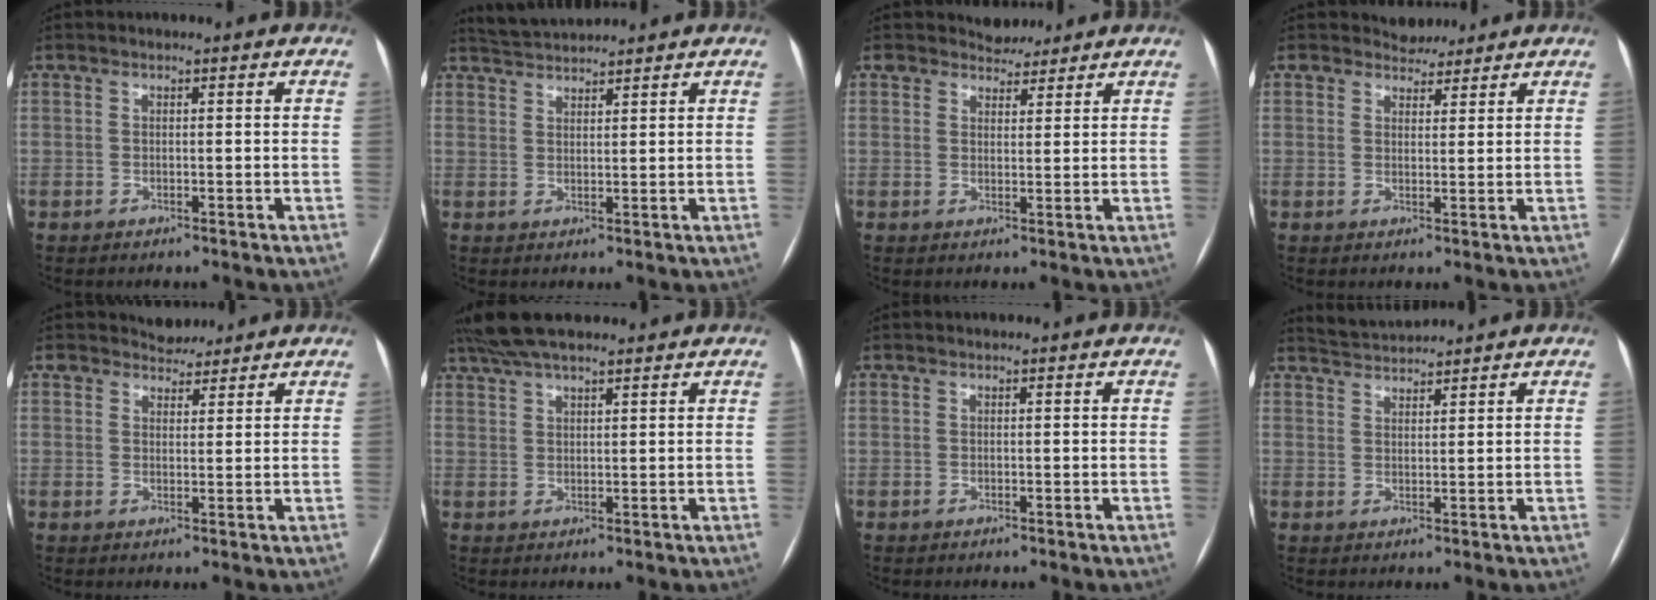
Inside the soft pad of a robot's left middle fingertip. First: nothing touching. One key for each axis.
{"total": 4.4, "fx": 4.4, "fy": 0.1, "fz": 0.4, "tx": -0.016, "ty": 0.025, "tz": 0.084}
{"total": 3.0, "fx": 2.7, "fy": 1.2, "fz": -0.4, "tx": 0.007, "ty": 0.000, "tz": 0.040}
{"total": 2.8, "fx": 2.6, "fy": 1.1, "fz": -0.4, "tx": 0.006, "ty": 0.001, "tz": 0.039}
{"total": 2.8, "fx": 2.5, "fy": 1.0, "fz": -0.5, "tx": 0.006, "ty": 0.001, "tz": 0.039}
{"total": 9.4, "fx": 7.8, "fy": 1.9, "fz": 4.9, "tx": -0.085, "ty": 0.042, "tz": 0.136}
{"total": 0.0}
{"total": 3.3, "fx": 3.3, "fy": -0.4, "fz": -0.4, "tx": -0.004, "ty": 0.012, "tz": 0.066}